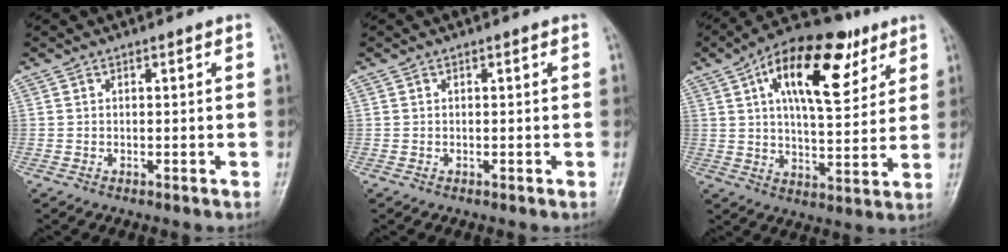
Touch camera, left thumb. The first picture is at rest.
{"total": 0.0}
{"total": 19.3, "force": [8.5, 8.9, 14.9], "torque": [-0.199, -0.010, 0.130]}